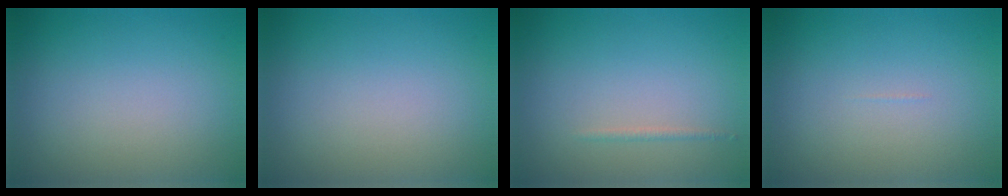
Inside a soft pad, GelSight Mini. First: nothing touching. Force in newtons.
{"total": 0.0}
{"total": 0.6, "press": 0.6, "slide": 0.0}
{"total": 0.0}